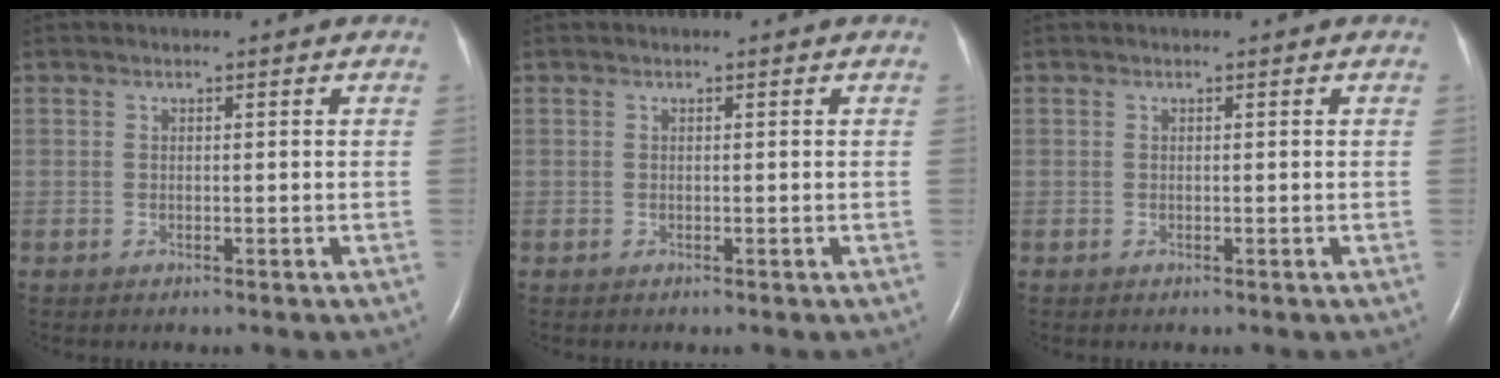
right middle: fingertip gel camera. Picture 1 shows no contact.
{"total": 0.0}
{"total": 0.0}